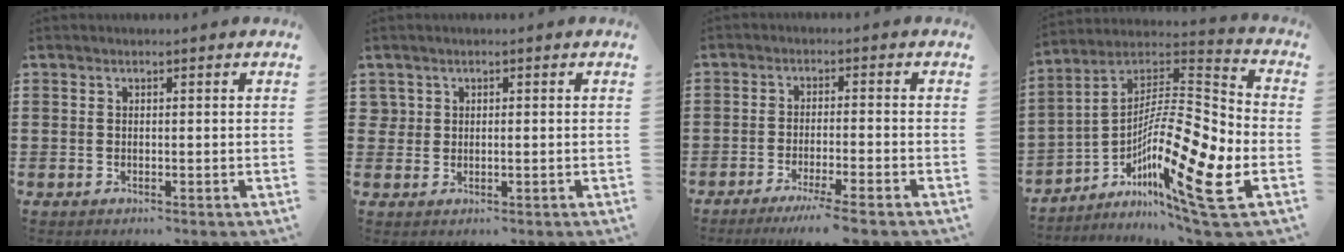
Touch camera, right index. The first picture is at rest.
{"total": 1.2, "force": [0.3, 1.0, 0.6], "torque": [-0.014, 0.007, 0.005]}
{"total": 4.5, "force": [-3.6, -0.5, 2.7], "torque": [-0.057, -0.019, -0.069]}
{"total": 16.1, "force": [-7.5, 2.7, 14.0], "torque": [-0.257, -0.010, -0.141]}